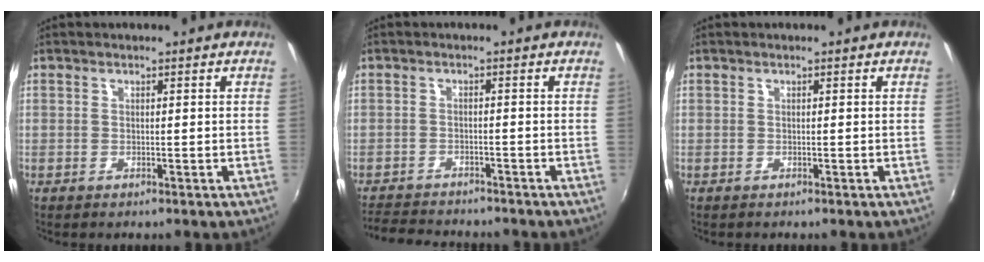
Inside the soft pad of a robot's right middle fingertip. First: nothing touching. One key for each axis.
{"total": 8.7, "fx": -8.0, "fy": 2.0, "fz": 2.6, "tx": -0.076, "ty": -0.012, "tz": -0.128}
{"total": 0.0}